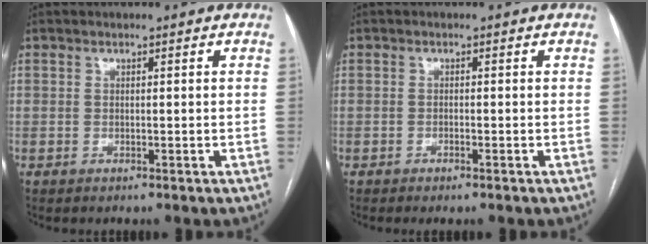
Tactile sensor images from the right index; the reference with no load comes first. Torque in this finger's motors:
{"motor_torque": [0.16, 0.01, 0.00, 0.00]}